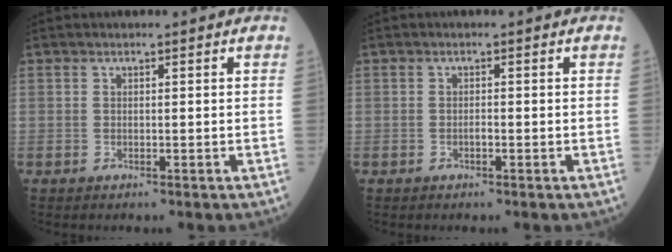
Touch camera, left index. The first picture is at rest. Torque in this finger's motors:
{"motor_torque": [0.20, 0.05, 0.00, 0.00]}